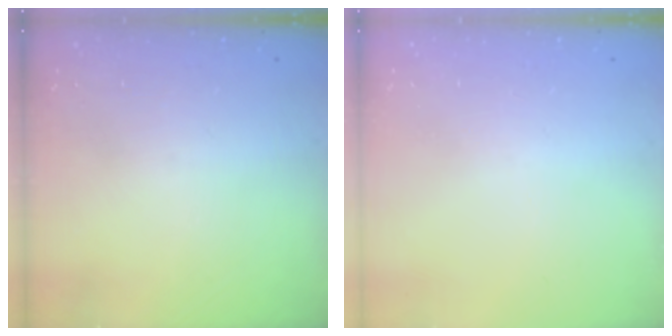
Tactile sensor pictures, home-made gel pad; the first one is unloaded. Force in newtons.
{"total": 0.0}